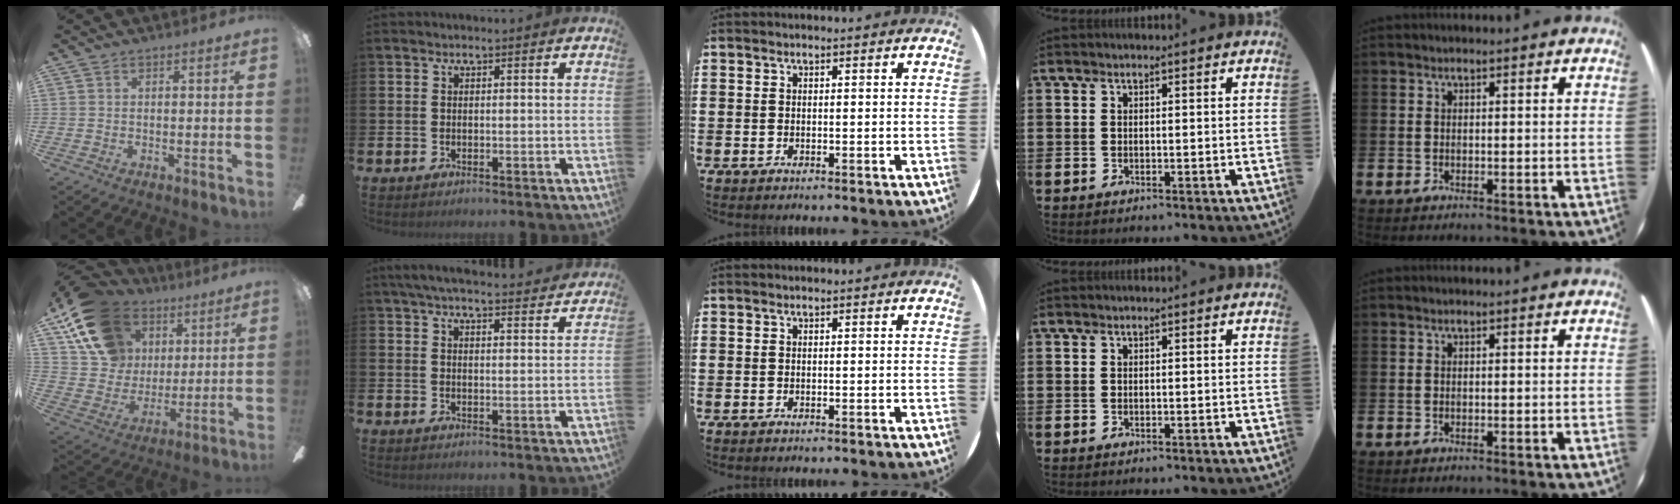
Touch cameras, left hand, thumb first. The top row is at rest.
{"thumb": {"total": 18.8, "force": [9.6, 14.2, 7.9], "torque": [-0.150, -0.030, 0.188]}, "index": {"total": 5.1, "force": [4.8, 0.6, 1.6], "torque": [-0.039, -0.021, 0.086]}}